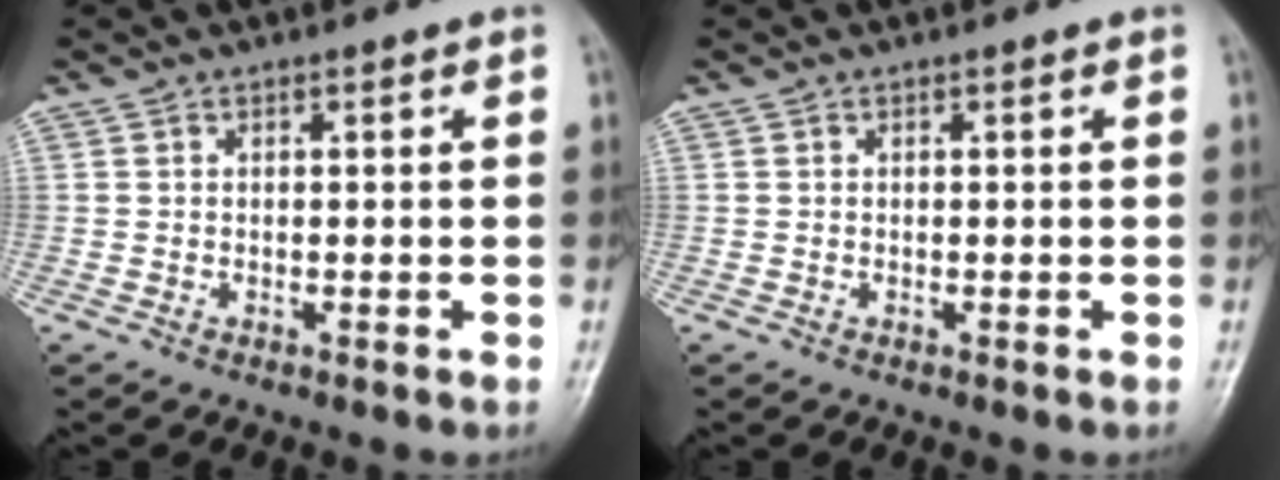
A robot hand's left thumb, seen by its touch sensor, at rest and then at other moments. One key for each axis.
{"total": 0.0}